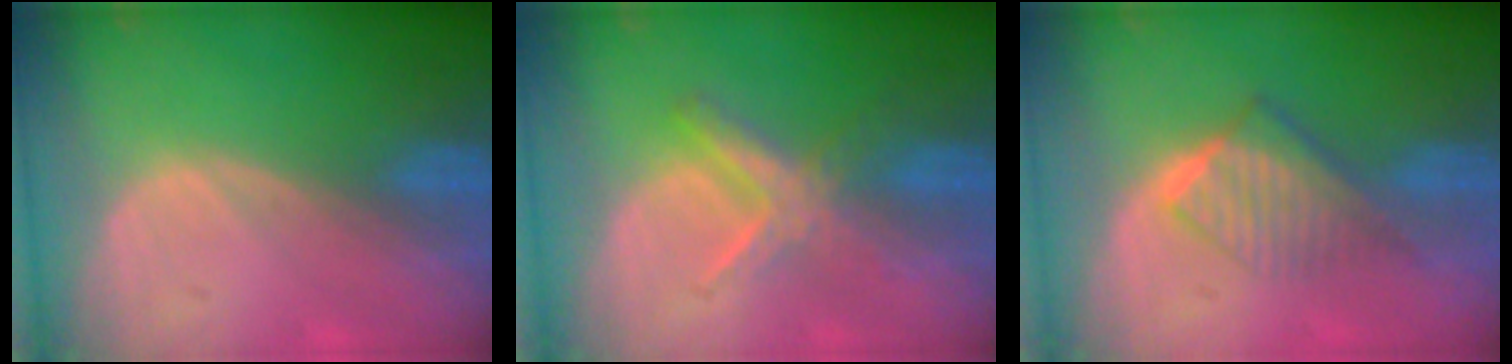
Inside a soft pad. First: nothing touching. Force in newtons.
{"total": 5.6, "press": 5.5, "slide": 1.2}
{"total": 6.5, "press": 5.5, "slide": 3.4}